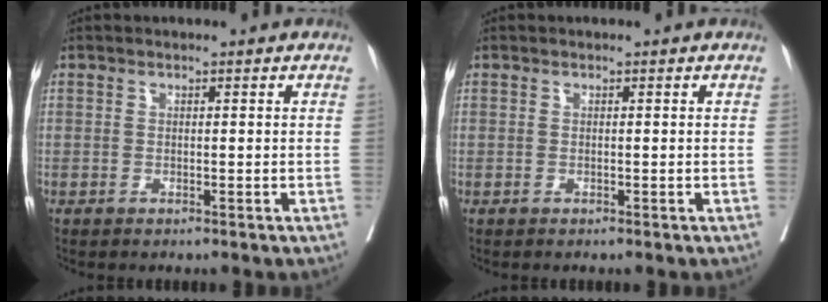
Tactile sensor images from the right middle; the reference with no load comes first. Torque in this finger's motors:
{"motor_torque": [0.06, -0.09, 0.00, 0.00]}